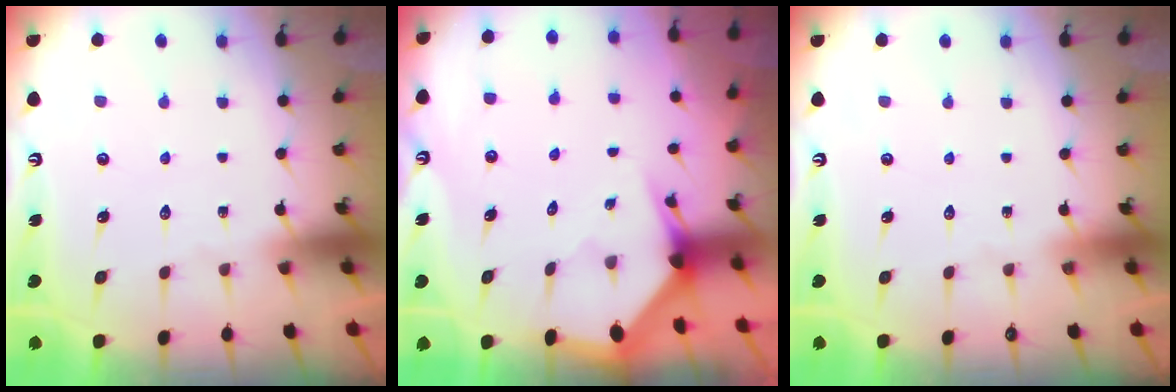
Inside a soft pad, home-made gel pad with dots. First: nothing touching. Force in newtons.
{"total": 3.0, "press": 3.0, "slide": 0.2}
{"total": 0.0}